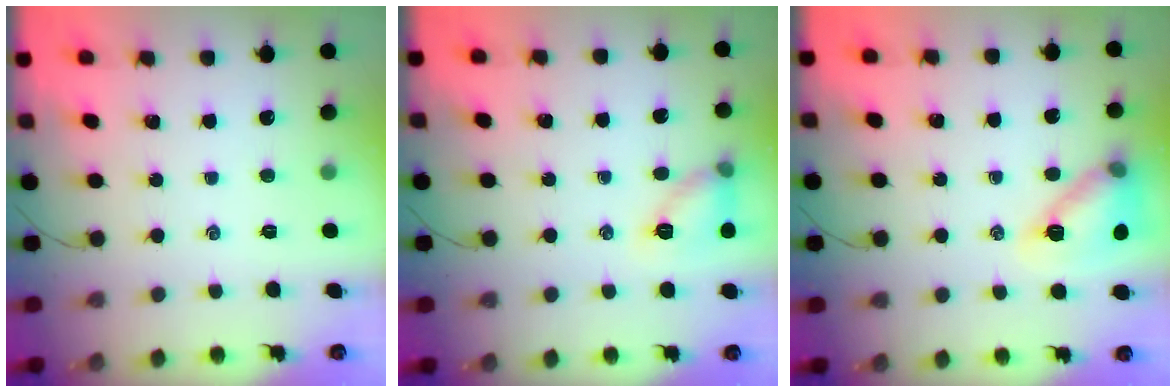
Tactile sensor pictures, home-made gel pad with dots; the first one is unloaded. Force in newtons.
{"total": 9.7, "press": 9.7, "slide": 0.1}
{"total": 14.2, "press": 14.1, "slide": 1.6}